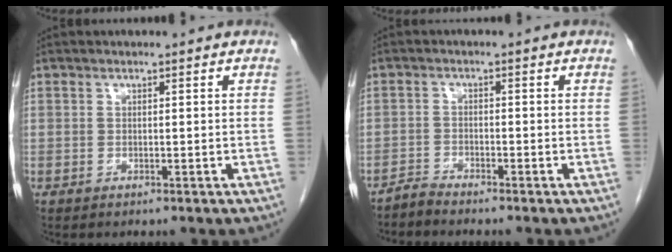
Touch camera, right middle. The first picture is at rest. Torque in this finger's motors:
{"motor_torque": [-0.01, 0.16, -0.03, -0.01]}